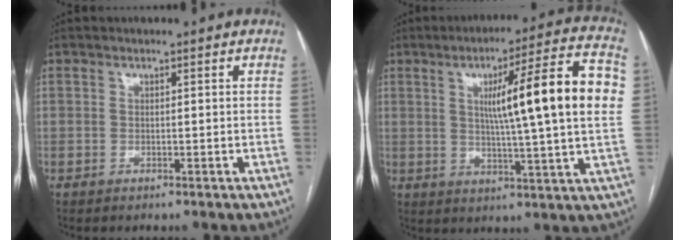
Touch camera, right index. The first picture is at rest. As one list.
[{"total": 17.9, "force": [3.0, -0.1, 17.6], "torque": [-0.258, 0.014, 0.036]}]